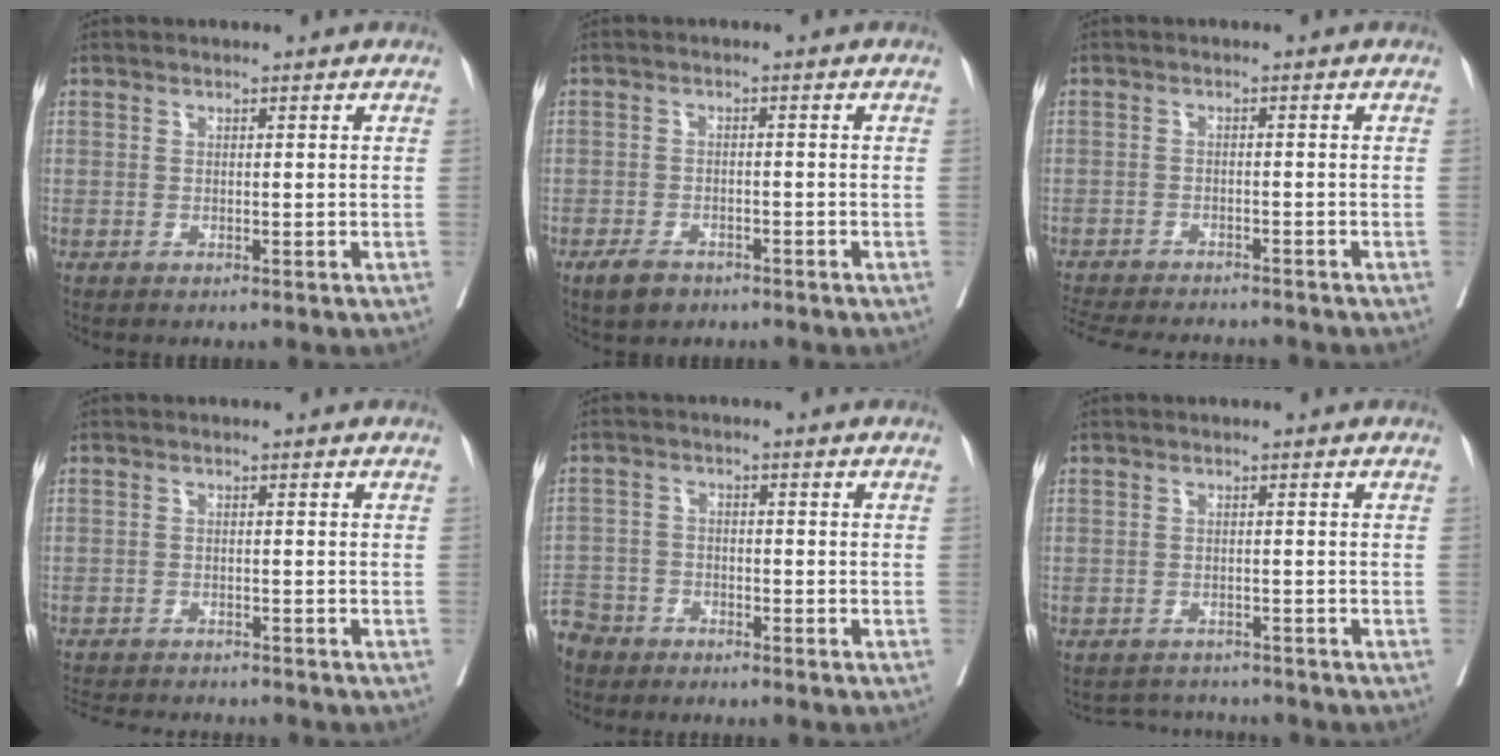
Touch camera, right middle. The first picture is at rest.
{"total": 3.5, "force": [-2.5, 1.8, 1.6], "torque": [-0.032, 0.000, -0.038]}
{"total": 12.7, "force": [-11.6, 2.2, 4.5], "torque": [-0.089, -0.011, -0.163]}
{"total": 10.1, "force": [-9.4, 1.9, 3.2], "torque": [-0.054, -0.006, -0.129]}
{"total": 7.9, "force": [-6.2, 4.8, 0.5], "torque": [-0.028, -0.005, -0.121]}
{"total": 3.4, "force": [-3.3, 0.6, -0.9], "torque": [0.016, 0.003, -0.050]}